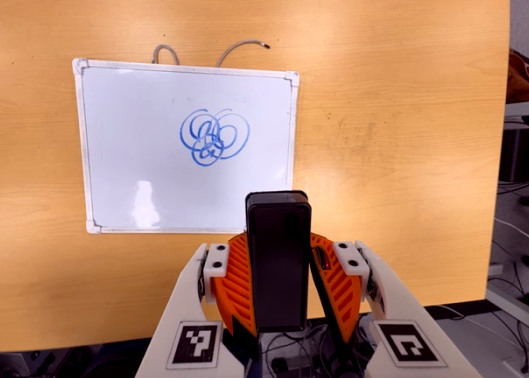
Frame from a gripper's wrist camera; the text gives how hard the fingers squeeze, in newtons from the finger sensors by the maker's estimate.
{"total": 5.0, "left": 4.9, "right": 5.0}